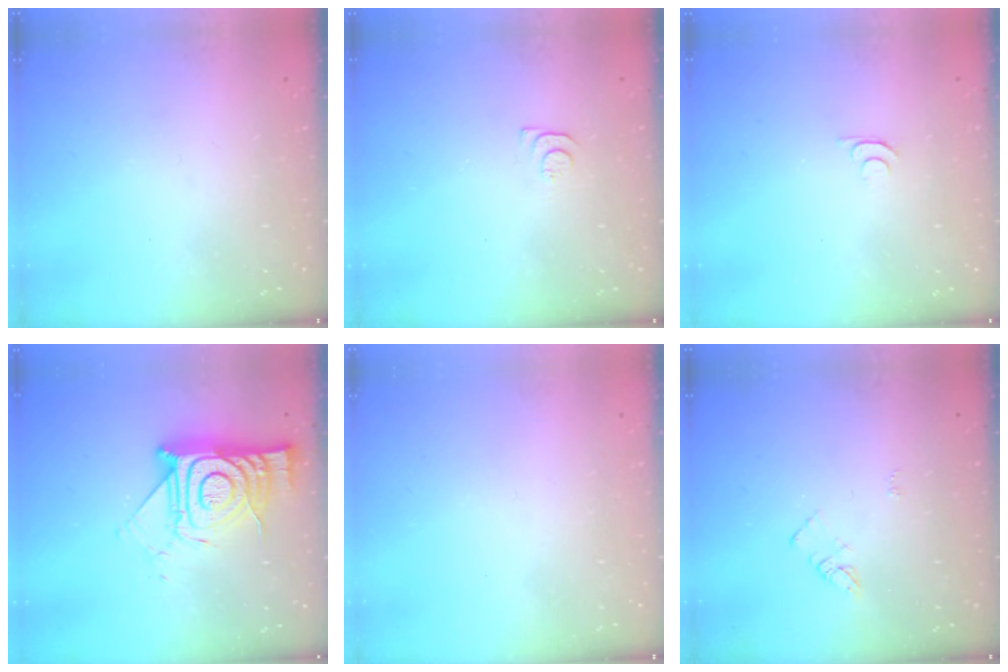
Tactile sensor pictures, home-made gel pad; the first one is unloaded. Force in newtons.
{"total": 4.3, "press": 4.3, "slide": 0.6}
{"total": 4.4, "press": 4.3, "slide": 0.6}
{"total": 16.3, "press": 16.2, "slide": 1.5}
{"total": 1.7, "press": 1.7, "slide": 0.1}
{"total": 3.8, "press": 3.8, "slide": 0.4}